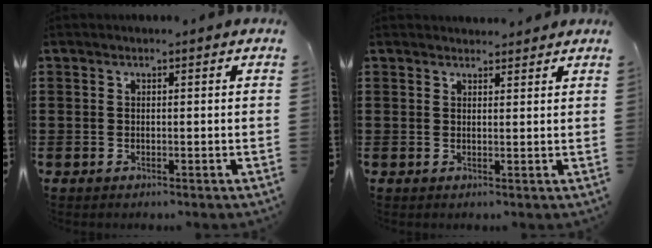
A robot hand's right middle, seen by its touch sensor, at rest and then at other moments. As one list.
[{"total": 1.7, "force": [1.7, 0.2, -0.2], "torque": [0.006, -0.002, 0.031]}]